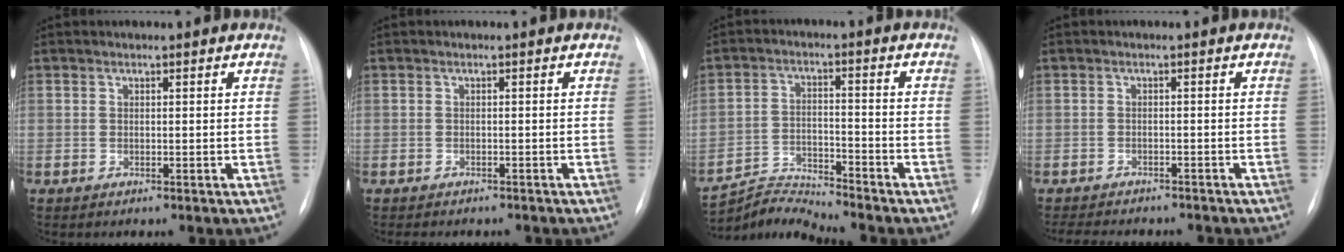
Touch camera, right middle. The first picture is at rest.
{"total": 5.2, "force": [-4.4, 1.9, 1.9], "torque": [-0.024, -0.004, -0.048]}
{"total": 6.4, "force": [-6.0, -1.6, -1.5], "torque": [0.008, -0.002, -0.109]}
{"total": 9.6, "force": [-8.5, 2.9, 3.5], "torque": [-0.062, -0.004, -0.108]}